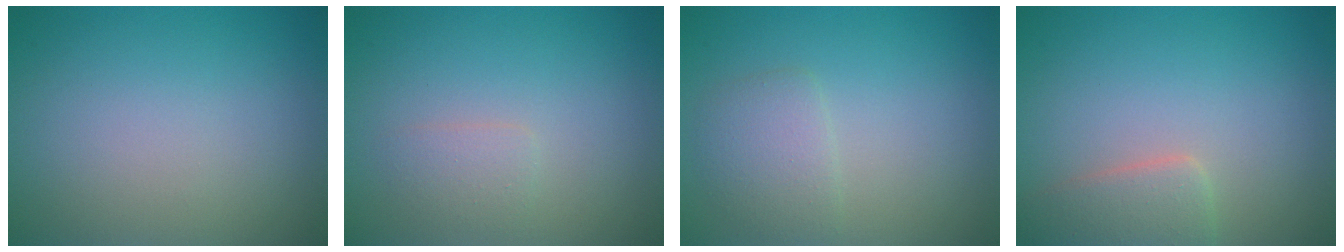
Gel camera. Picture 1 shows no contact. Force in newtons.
{"total": 1.3, "press": 1.3, "slide": 0.0}
{"total": 2.4, "press": 2.4, "slide": 0.0}
{"total": 2.9, "press": 2.9, "slide": 0.3}